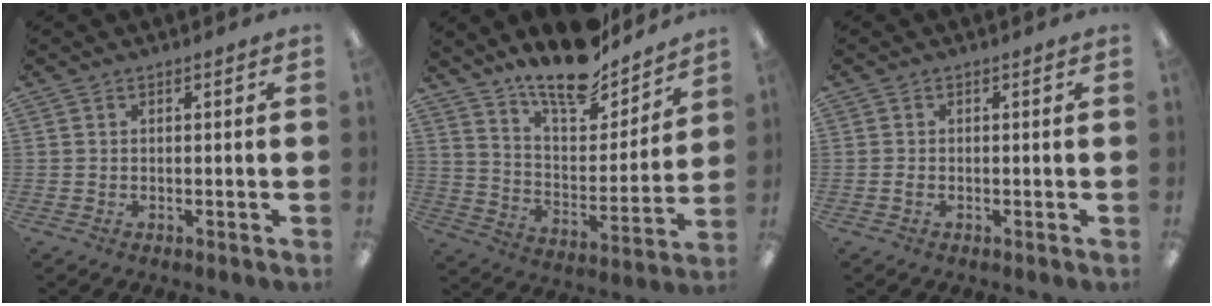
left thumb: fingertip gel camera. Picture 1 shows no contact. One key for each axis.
{"total": 16.1, "fx": 14.5, "fy": 4.0, "fz": 5.8, "tx": -0.102, "ty": -0.112, "tz": 0.253}
{"total": 0.6, "fx": -0.2, "fy": 0.4, "fz": 0.4, "tx": -0.008, "ty": 0.001, "tz": -0.005}